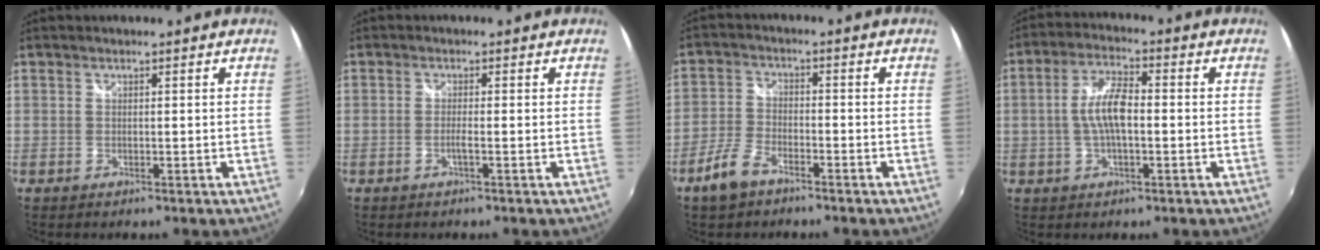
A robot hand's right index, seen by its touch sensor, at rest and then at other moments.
{"total": 1.4, "force": [-0.8, -0.3, 1.1], "torque": [-0.022, -0.003, -0.015]}
{"total": 6.3, "force": [-4.4, 2.7, 3.6], "torque": [-0.090, 0.001, -0.087]}
{"total": 7.4, "force": [-0.8, 2.5, 6.9], "torque": [-0.135, 0.009, -0.016]}